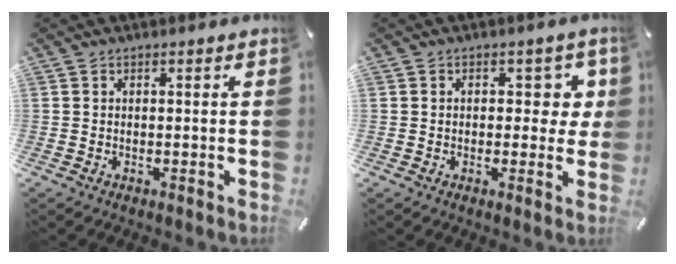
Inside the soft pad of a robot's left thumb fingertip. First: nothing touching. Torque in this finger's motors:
{"motor_torque": [0.04, 0.00, -0.17, -0.08, -0.06]}